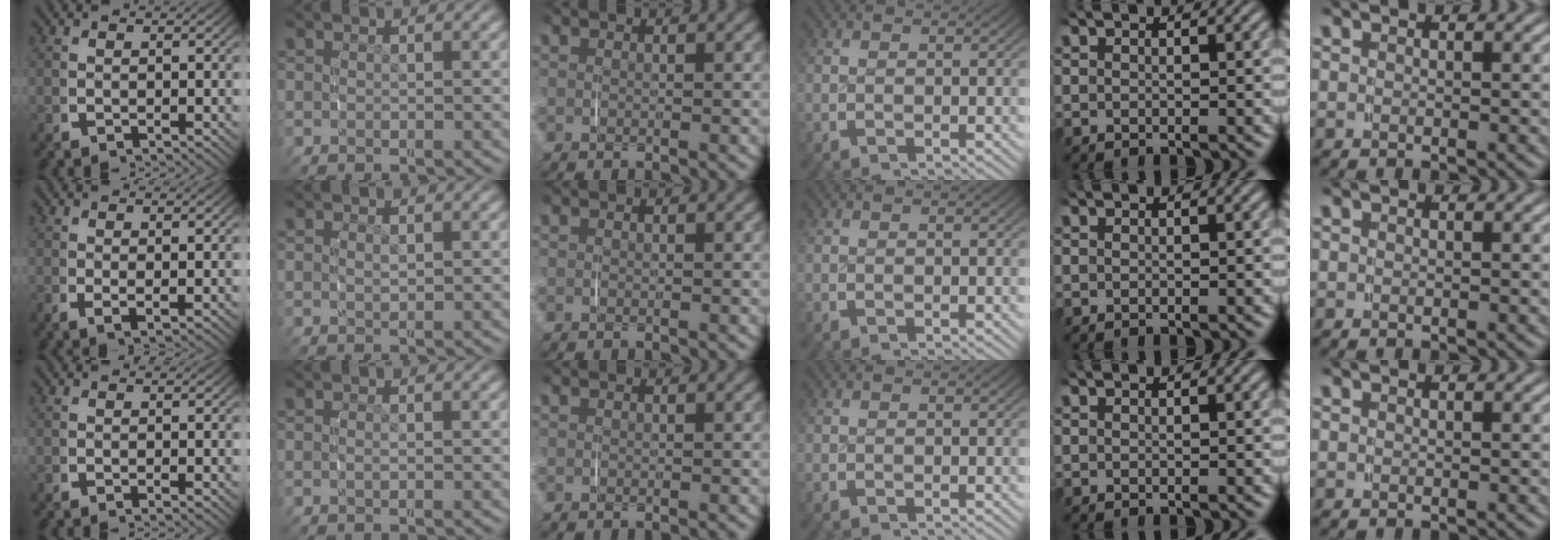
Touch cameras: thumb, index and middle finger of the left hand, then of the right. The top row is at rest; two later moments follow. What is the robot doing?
{"motion": "lift_and_place", "object": "pen bag"}